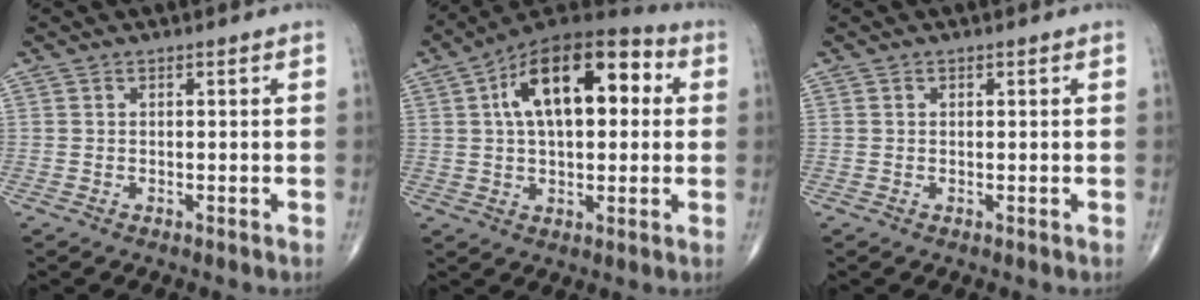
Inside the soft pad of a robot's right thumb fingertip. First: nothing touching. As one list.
[{"total": 19.2, "force": [4.3, 9.9, 15.9], "torque": [-0.224, 0.028, 0.056]}, {"total": 0.0}]